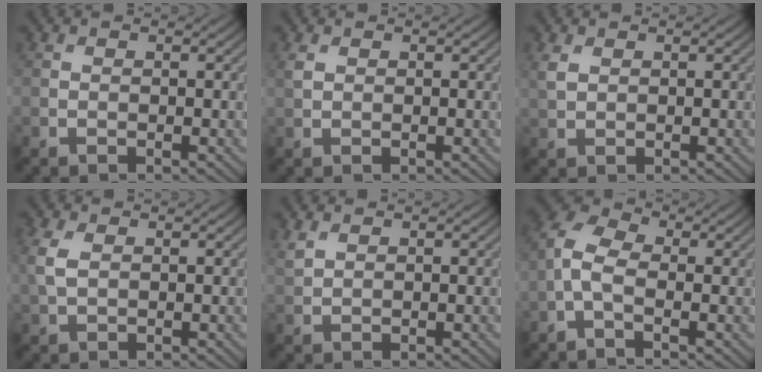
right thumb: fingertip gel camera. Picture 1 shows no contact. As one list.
[{"total": 1.1, "force": [0.5, 0.7, 0.6], "torque": [-0.019, 0.001, 0.013]}, {"total": 1.8, "force": [0.9, 1.1, 1.1], "torque": [-0.034, 0.001, 0.022]}, {"total": 3.4, "force": [0.8, 2.0, 2.6], "torque": [-0.085, 0.005, 0.015]}, {"total": 1.5, "force": [1.2, 0.6, 0.7], "torque": [-0.025, 0.002, 0.032]}, {"total": 5.1, "force": [-1.2, 2.8, 4.1], "torque": [-0.107, 0.010, -0.036]}]